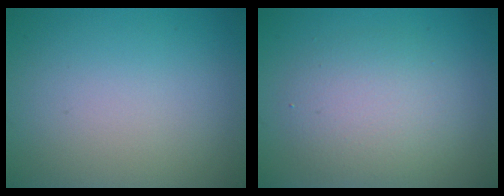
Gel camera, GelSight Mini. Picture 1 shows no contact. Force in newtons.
{"total": 3.8, "press": 3.8, "slide": 0.5}